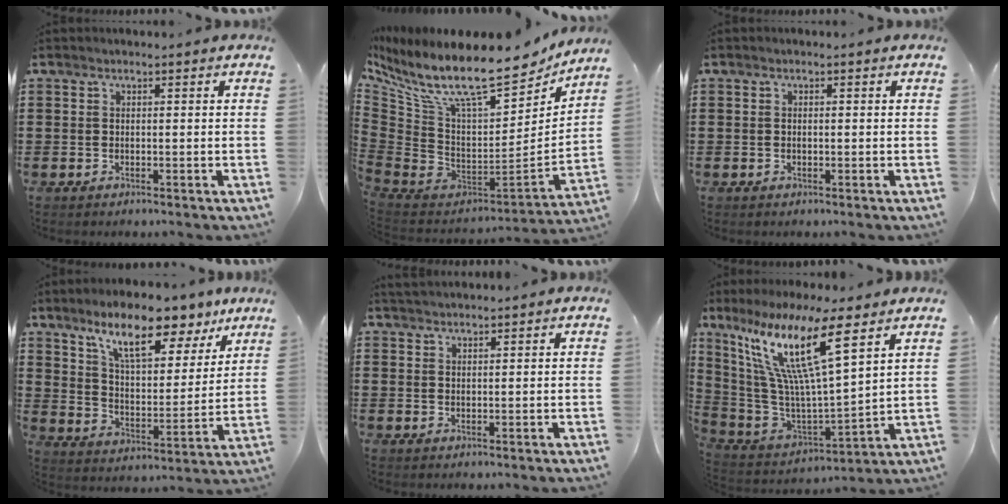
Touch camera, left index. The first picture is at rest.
{"total": 14.0, "force": [9.4, 3.5, 9.8], "torque": [-0.215, -0.073, 0.154]}
{"total": 0.5, "force": [-0.1, 0.2, 0.5], "torque": [-0.011, -0.002, -0.001]}
{"total": 11.2, "force": [8.6, 3.3, 6.4], "torque": [-0.123, -0.037, 0.147]}
{"total": 1.5, "force": [1.4, 0.1, 0.3], "torque": [-0.008, 0.001, 0.028]}
{"total": 15.5, "force": [8.6, 2.2, 12.7], "torque": [-0.292, -0.053, 0.134]}